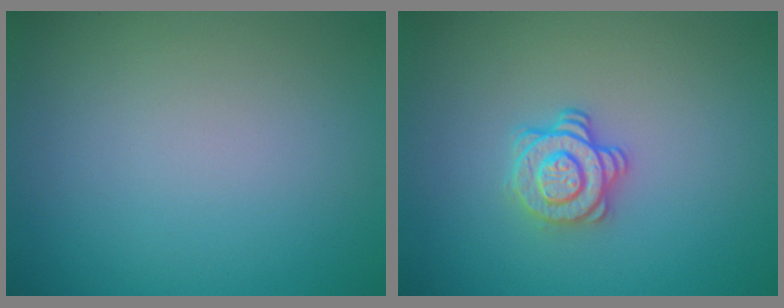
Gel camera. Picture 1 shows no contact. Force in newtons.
{"total": 2.9, "press": 2.5, "slide": 1.3}